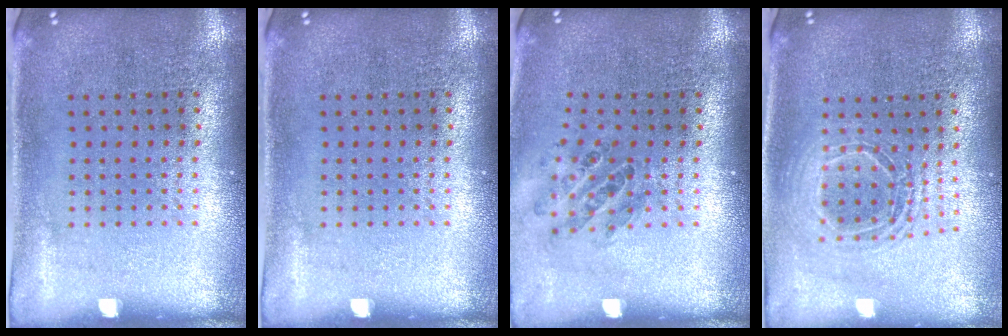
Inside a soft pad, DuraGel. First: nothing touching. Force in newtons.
{"total": 0.0}
{"total": 0.9, "press": 0.9, "slide": 0.2}
{"total": 1.5, "press": 1.3, "slide": 0.8}